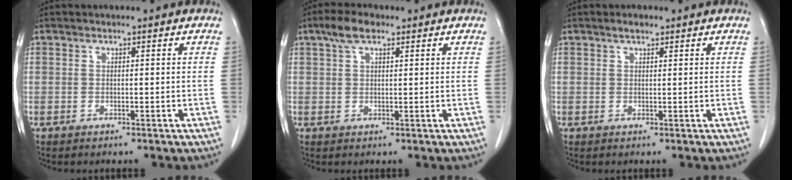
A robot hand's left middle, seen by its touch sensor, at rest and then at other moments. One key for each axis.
{"total": 4.0, "fx": 2.5, "fy": 1.5, "fz": 2.7, "tx": -0.059, "ty": 0.013, "tz": 0.048}
{"total": 1.3, "fx": 1.0, "fy": 0.4, "fz": 0.7, "tx": -0.017, "ty": 0.003, "tz": 0.018}